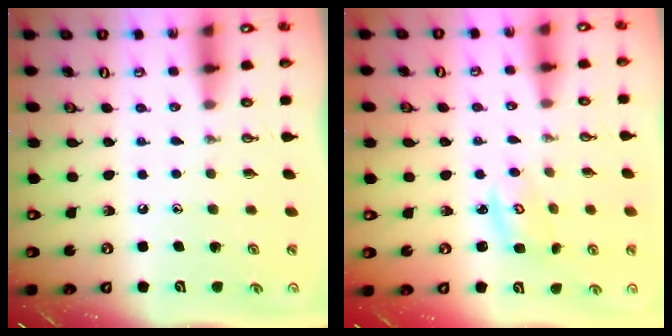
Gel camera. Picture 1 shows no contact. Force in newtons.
{"total": 2.9, "press": 2.9, "slide": 0.4}